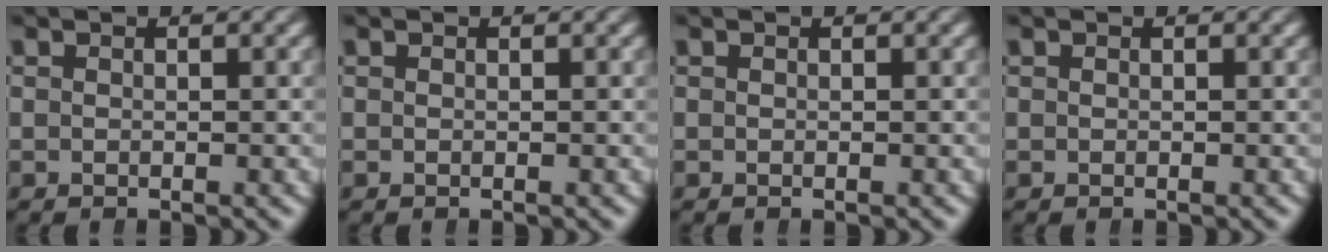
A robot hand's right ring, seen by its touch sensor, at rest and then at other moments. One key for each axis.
{"total": 0.0}
{"total": 0.0}
{"total": 0.0}